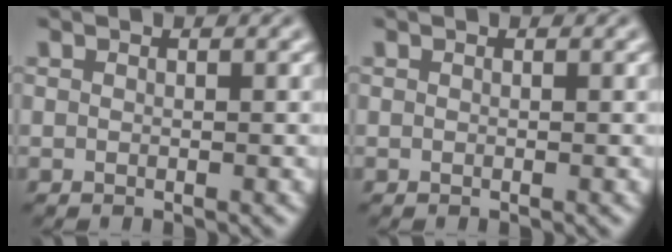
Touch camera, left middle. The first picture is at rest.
{"total": 0.0}